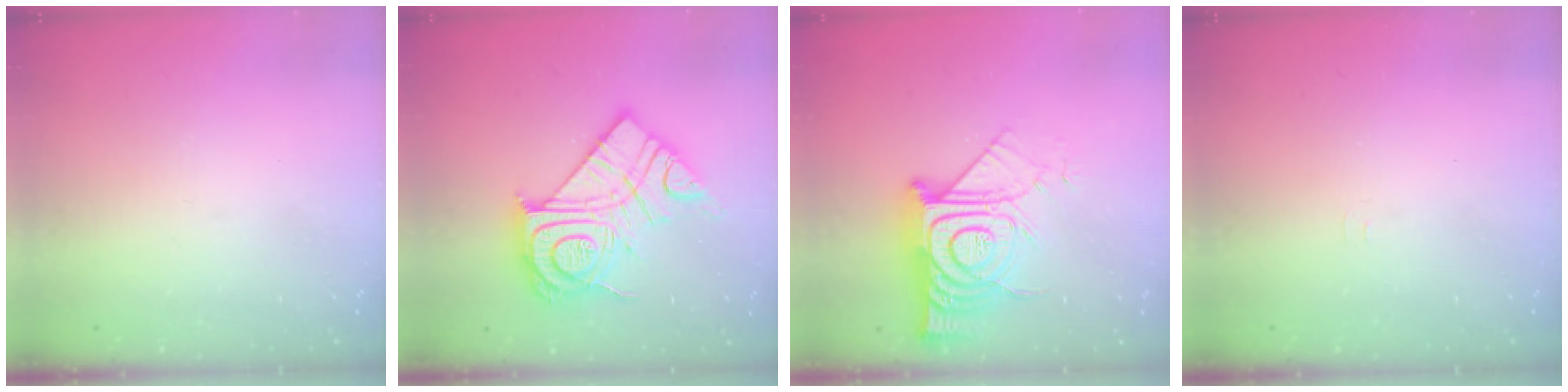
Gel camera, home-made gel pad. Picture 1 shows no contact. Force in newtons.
{"total": 20.7, "press": 20.7, "slide": 1.7}
{"total": 17.3, "press": 17.2, "slide": 1.2}
{"total": 3.4, "press": 3.3, "slide": 0.4}